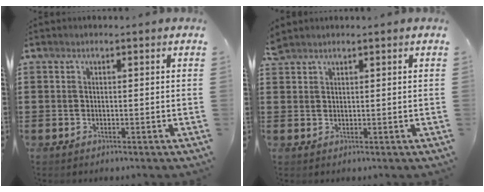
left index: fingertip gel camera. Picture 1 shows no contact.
{"total": 1.7, "force": [1.7, 0.4, 0.4], "torque": [-0.011, 0.001, 0.033]}